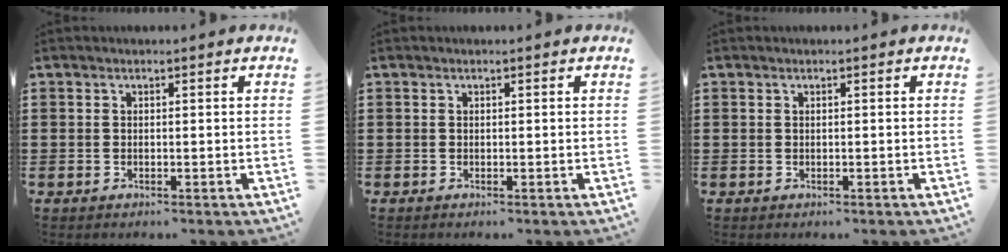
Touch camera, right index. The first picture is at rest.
{"total": 0.0}
{"total": 0.0}